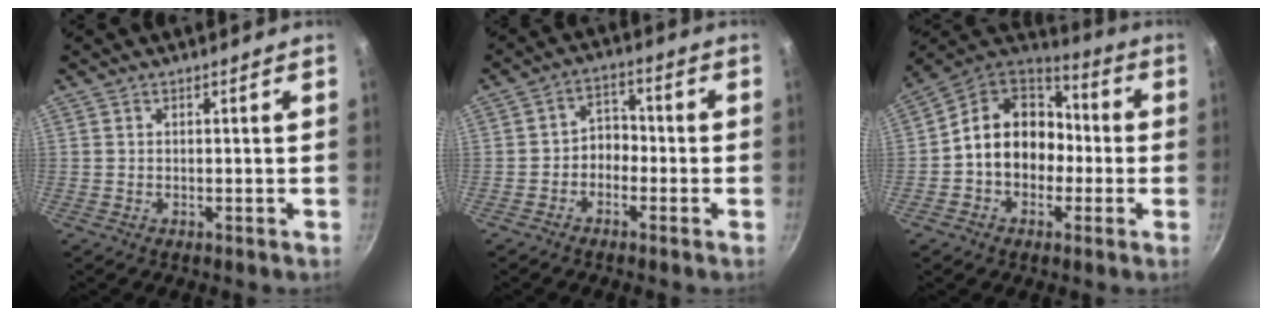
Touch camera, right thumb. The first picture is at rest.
{"total": 4.5, "force": [-1.8, 3.4, 2.3], "torque": [-0.009, 0.032, -0.038]}
{"total": 14.7, "force": [-1.3, 11.9, 8.5], "torque": [-0.095, 0.048, -0.038]}